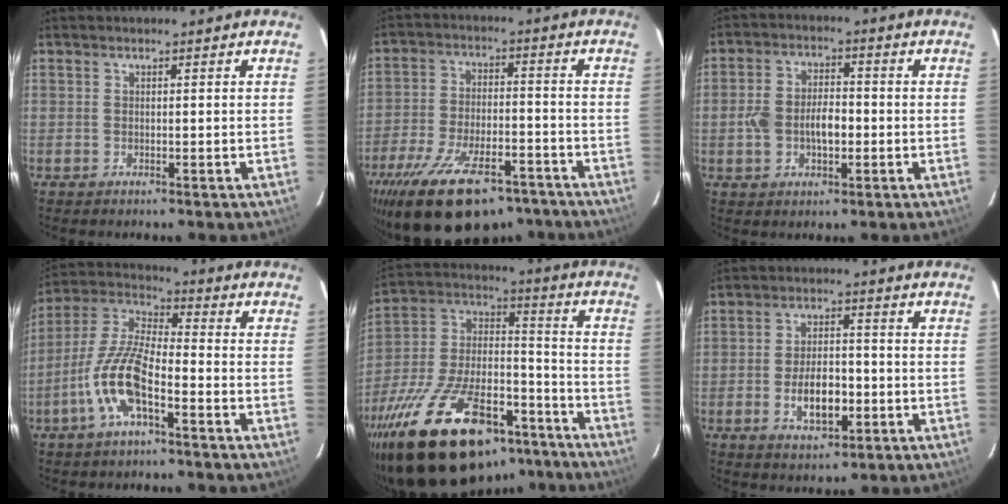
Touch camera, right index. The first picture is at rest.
{"total": 22.3, "force": [-15.6, 9.4, 12.8], "torque": [-0.252, -0.029, -0.238]}
{"total": 7.8, "force": [-1.5, 4.8, 6.0], "torque": [-0.121, 0.012, -0.022]}
{"total": 12.0, "force": [-5.4, 3.4, 10.1], "torque": [-0.219, 0.002, -0.109]}
{"total": 30.0, "force": [-19.9, 13.5, 18.0], "torque": [-0.343, 0.004, -0.309]}
{"total": 8.3, "force": [-2.4, 4.2, 6.8], "torque": [-0.131, 0.004, -0.033]}